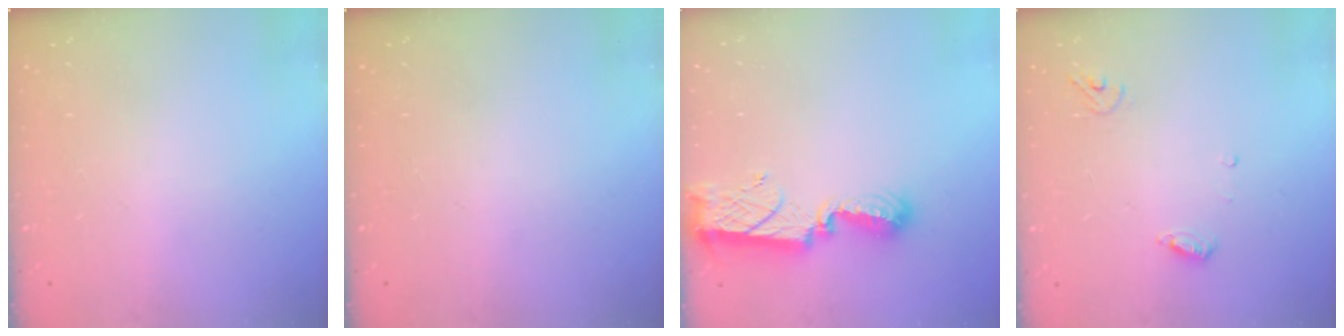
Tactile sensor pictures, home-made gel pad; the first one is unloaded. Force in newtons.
{"total": 0.0}
{"total": 9.4, "press": 9.4, "slide": 0.8}
{"total": 3.6, "press": 3.6, "slide": 0.3}